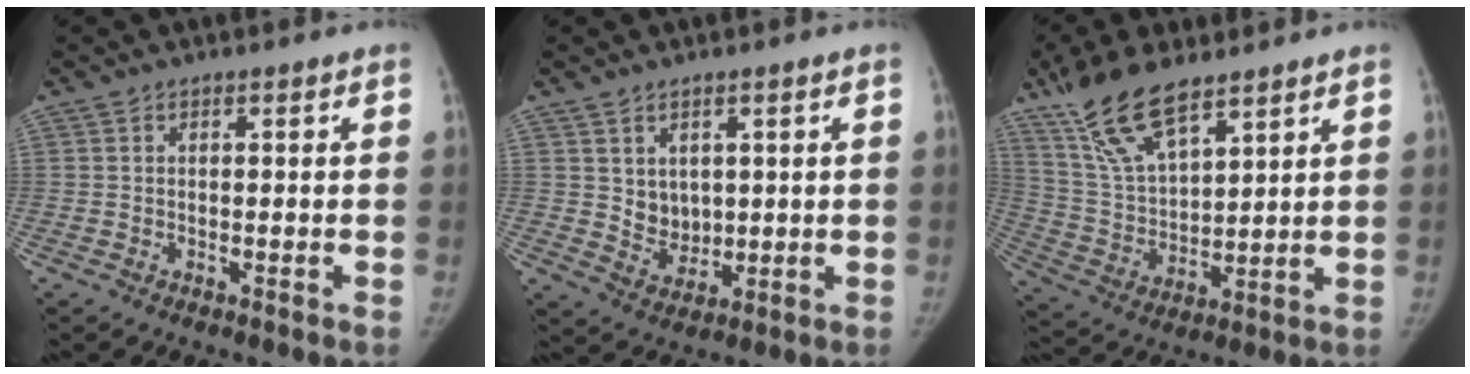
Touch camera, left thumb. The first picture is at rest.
{"total": 5.2, "force": [1.4, 4.2, 2.8], "torque": [-0.025, -0.018, 0.039]}
{"total": 15.0, "force": [10.4, 5.5, 9.3], "torque": [-0.163, -0.037, 0.212]}